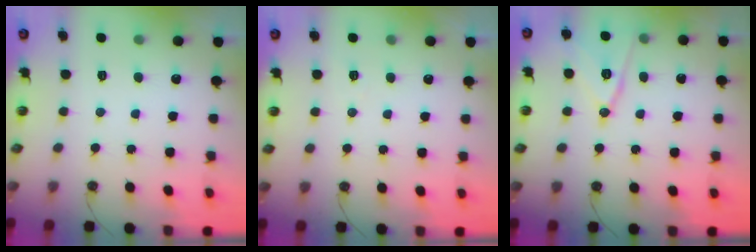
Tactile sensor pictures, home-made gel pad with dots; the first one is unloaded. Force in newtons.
{"total": 5.6, "press": 3.8, "slide": 4.2}
{"total": 12.7, "press": 12.3, "slide": 3.3}